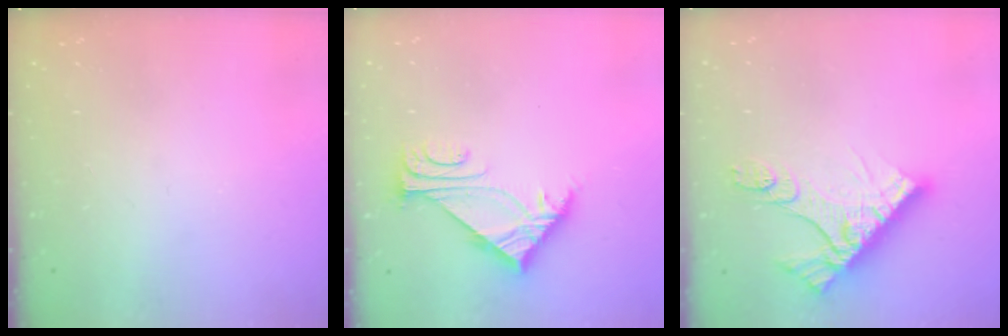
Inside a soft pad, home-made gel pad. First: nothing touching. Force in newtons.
{"total": 6.0, "press": 6.0, "slide": 0.5}
{"total": 14.3, "press": 14.3, "slide": 1.2}